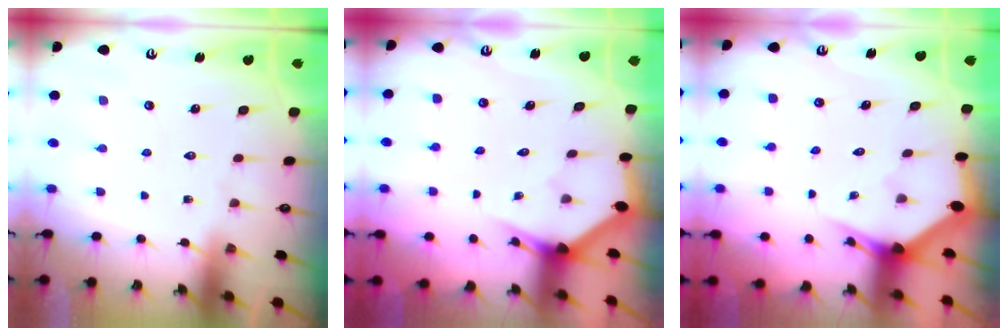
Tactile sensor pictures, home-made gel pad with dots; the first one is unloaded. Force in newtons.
{"total": 2.9, "press": 2.9, "slide": 0.1}
{"total": 3.1, "press": 3.1, "slide": 0.1}